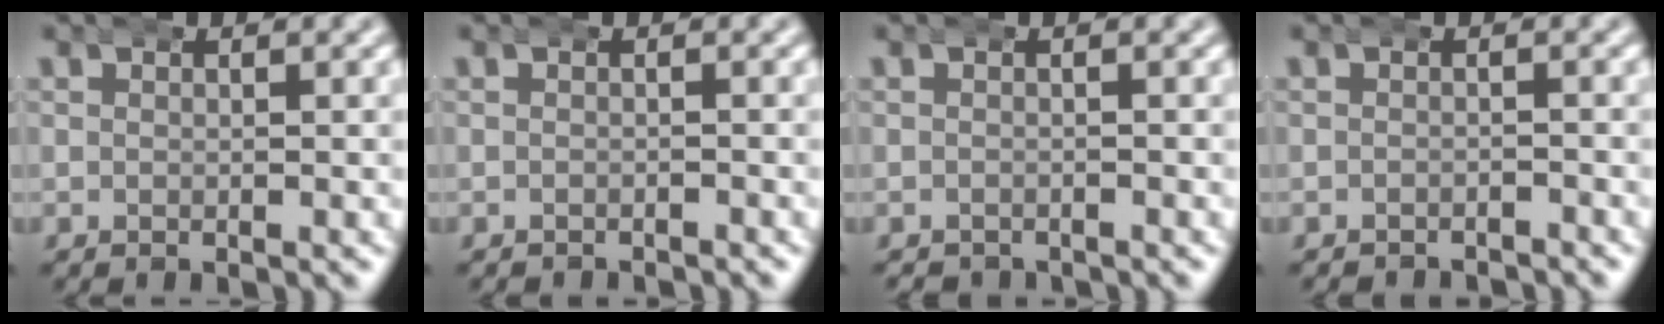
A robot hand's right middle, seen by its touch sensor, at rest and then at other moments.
{"total": 0.9, "force": [-0.9, 0.0, -0.2], "torque": [0.000, -0.006, -0.011]}
{"total": 1.6, "force": [-1.5, 0.3, -0.3], "torque": [0.004, -0.009, -0.020]}
{"total": 1.9, "force": [-1.9, 0.1, -0.2], "torque": [0.004, -0.008, -0.028]}